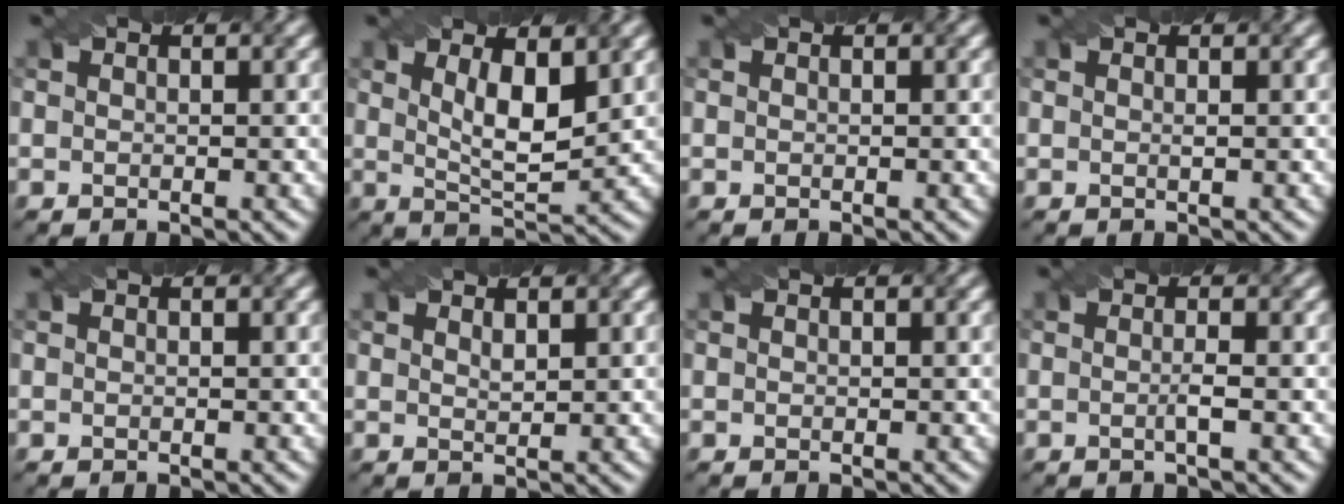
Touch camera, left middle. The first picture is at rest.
{"total": 4.8, "force": [1.6, 1.5, 4.3], "torque": [-0.076, -0.008, 0.030]}
{"total": 0.0}
{"total": 0.0}
{"total": 0.0}
{"total": 0.9, "force": [0.8, 0.2, 0.4], "torque": [-0.012, -0.001, 0.015]}
{"total": 0.0}
{"total": 1.2, "force": [-0.3, 0.1, 1.2], "torque": [-0.021, -0.003, -0.007]}